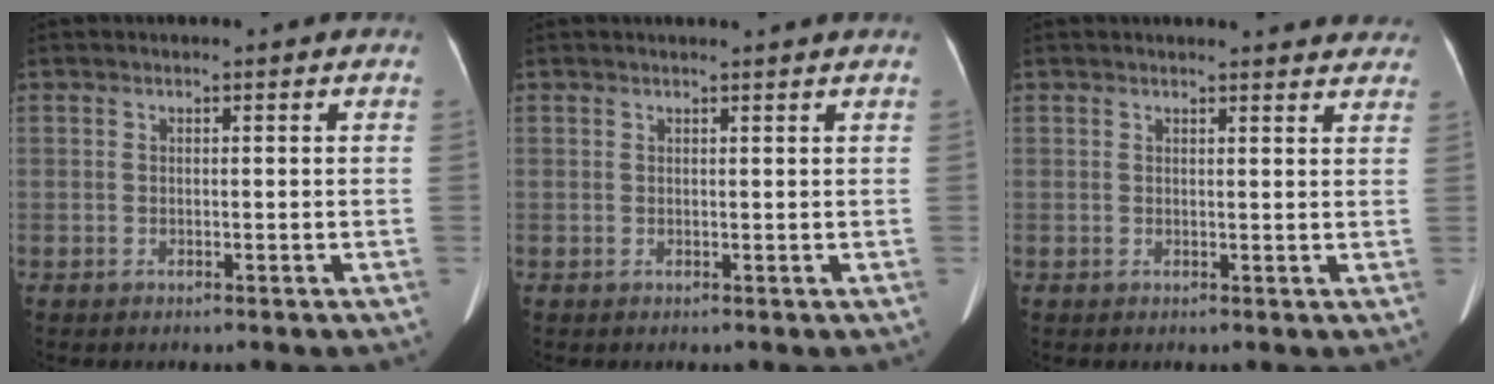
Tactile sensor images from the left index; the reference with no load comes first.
{"total": 2.5, "force": [2.3, -0.5, 0.8], "torque": [-0.014, 0.006, 0.027]}
{"total": 8.6, "force": [8.2, 1.5, 2.1], "torque": [-0.009, -0.004, 0.069]}